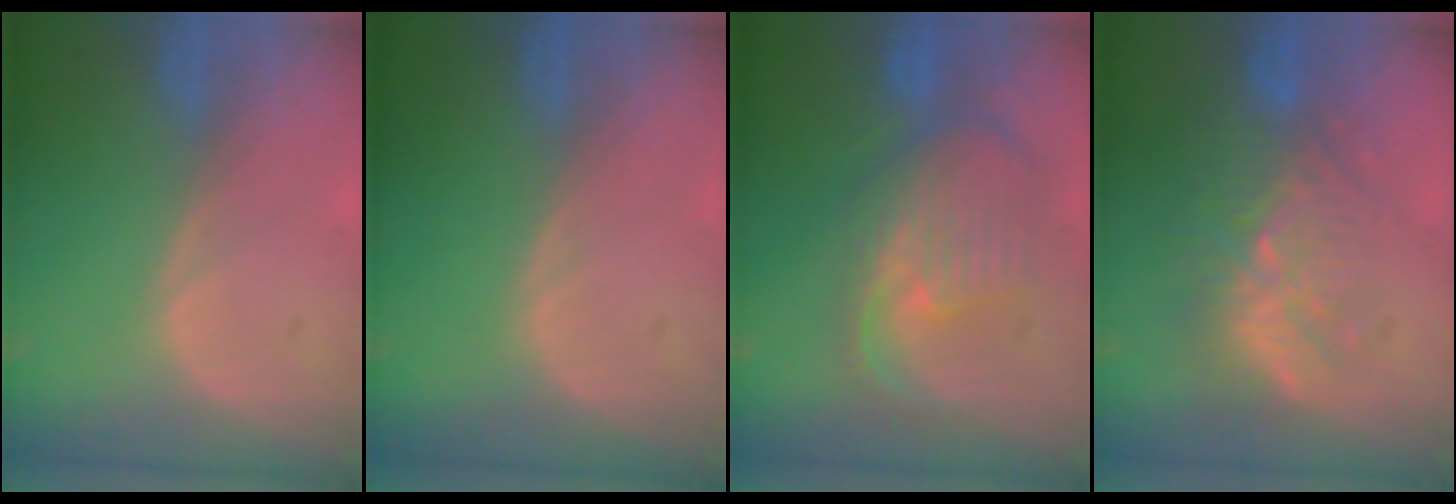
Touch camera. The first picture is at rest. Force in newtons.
{"total": 0.0}
{"total": 10.7, "press": 9.5, "slide": 5.0}
{"total": 9.4, "press": 8.9, "slide": 2.8}